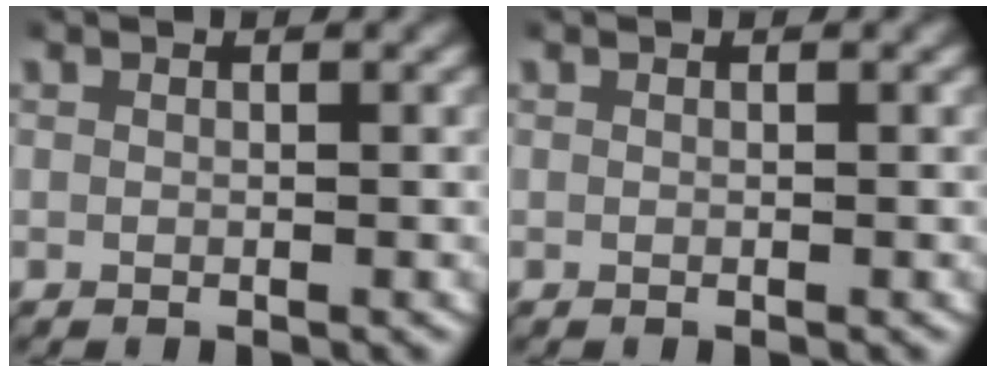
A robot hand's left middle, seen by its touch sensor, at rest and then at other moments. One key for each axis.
{"total": 0.0}